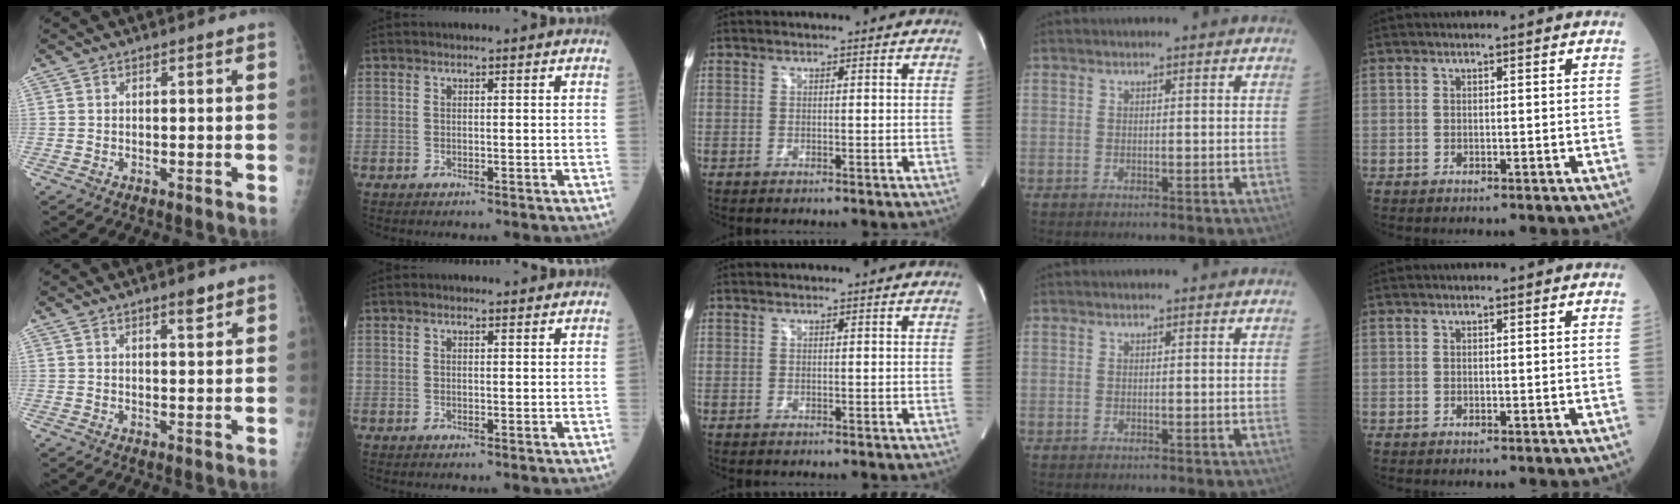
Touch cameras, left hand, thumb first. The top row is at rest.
{"thumb": {"total": 2.7, "force": [1.9, 0.7, 1.8], "torque": [-0.021, -0.012, 0.029]}, "index": {"total": 0.7, "force": [0.6, 0.3, 0.4], "torque": [-0.015, 0.005, 0.008]}}